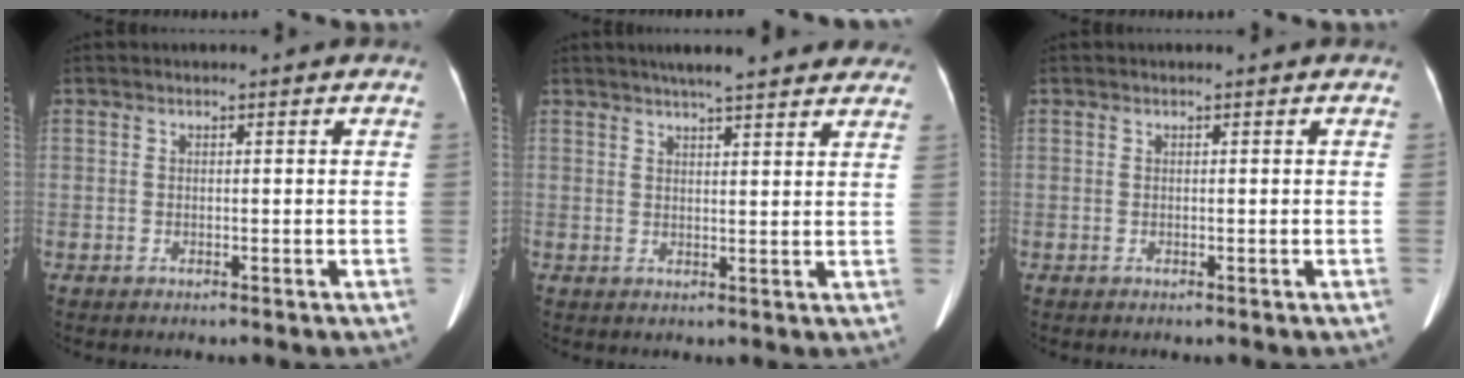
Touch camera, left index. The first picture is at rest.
{"total": 13.2, "force": [11.3, 1.9, 6.5], "torque": [-0.073, 0.023, 0.130]}
{"total": 0.0}